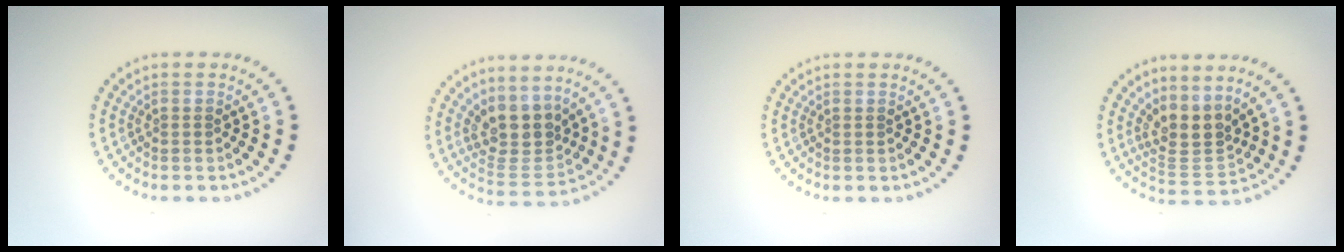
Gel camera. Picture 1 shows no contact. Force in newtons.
{"total": 4.1, "press": 3.6, "slide": 2.0}
{"total": 0.0}
{"total": 3.4, "press": 2.6, "slide": 2.2}